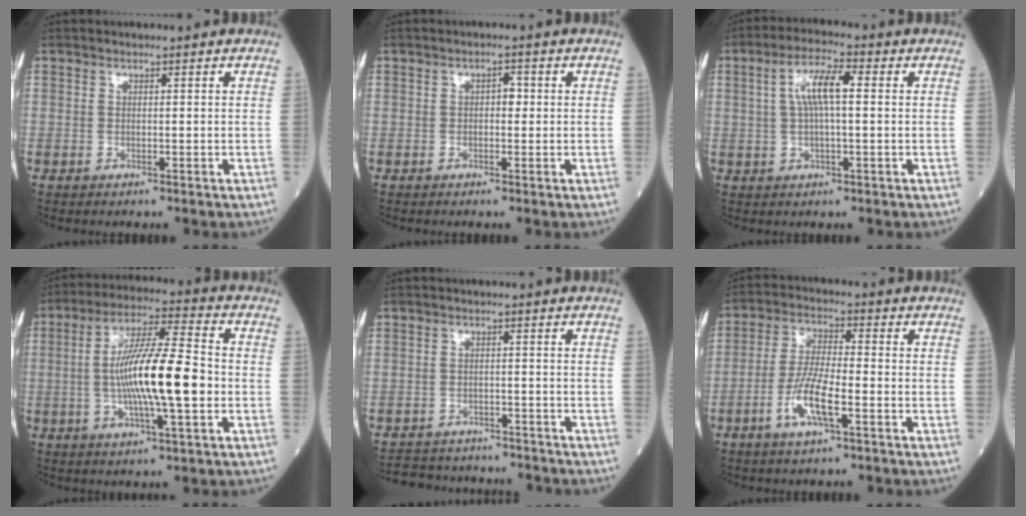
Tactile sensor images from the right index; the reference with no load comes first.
{"total": 1.7, "force": [0.1, 1.0, 1.4], "torque": [-0.016, 0.006, -0.002]}
{"total": 6.6, "force": [1.2, 1.3, 6.3], "torque": [-0.127, 0.018, 0.021]}
{"total": 14.2, "force": [-1.6, 1.6, 14.0], "torque": [-0.255, 0.004, -0.031]}
{"total": 9.6, "force": [-8.9, 3.2, 1.6], "torque": [-0.025, 0.014, -0.117]}
{"total": 8.1, "force": [-3.2, 1.4, 7.3], "torque": [-0.143, -0.003, -0.065]}